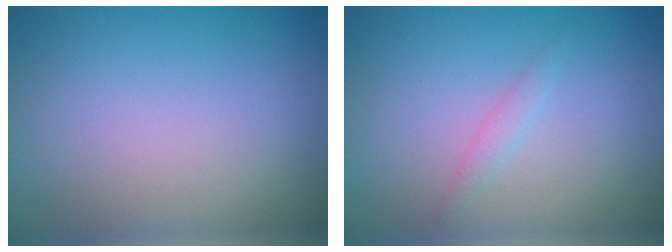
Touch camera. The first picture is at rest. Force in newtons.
{"total": 1.0, "press": 0.9, "slide": 0.2}